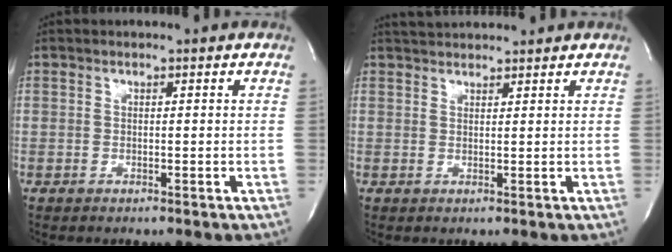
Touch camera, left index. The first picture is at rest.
{"total": 3.8, "force": [3.8, 0.3, 0.7], "torque": [-0.017, 0.028, 0.063]}